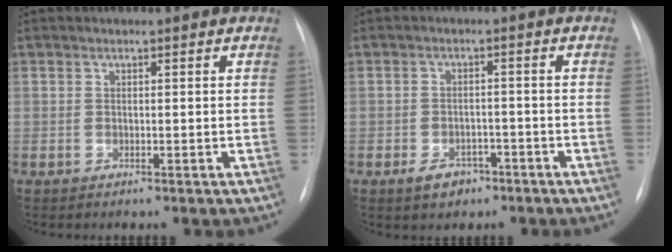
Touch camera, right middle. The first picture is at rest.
{"total": 3.9, "force": [-2.4, 2.6, 1.7], "torque": [-0.028, 0.003, -0.030]}